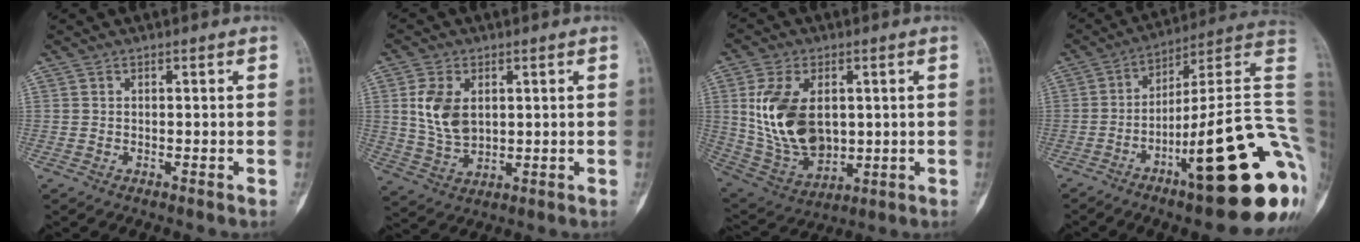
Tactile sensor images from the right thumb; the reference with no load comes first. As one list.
[{"total": 8.8, "force": [2.0, 5.7, 6.4], "torque": [-0.117, -0.008, 0.050]}, {"total": 16.8, "force": [2.3, 10.7, 12.8], "torque": [-0.227, -0.013, 0.063]}, {"total": 27.2, "force": [-8.5, 5.2, 25.4], "torque": [-0.279, 0.054, -0.123]}]